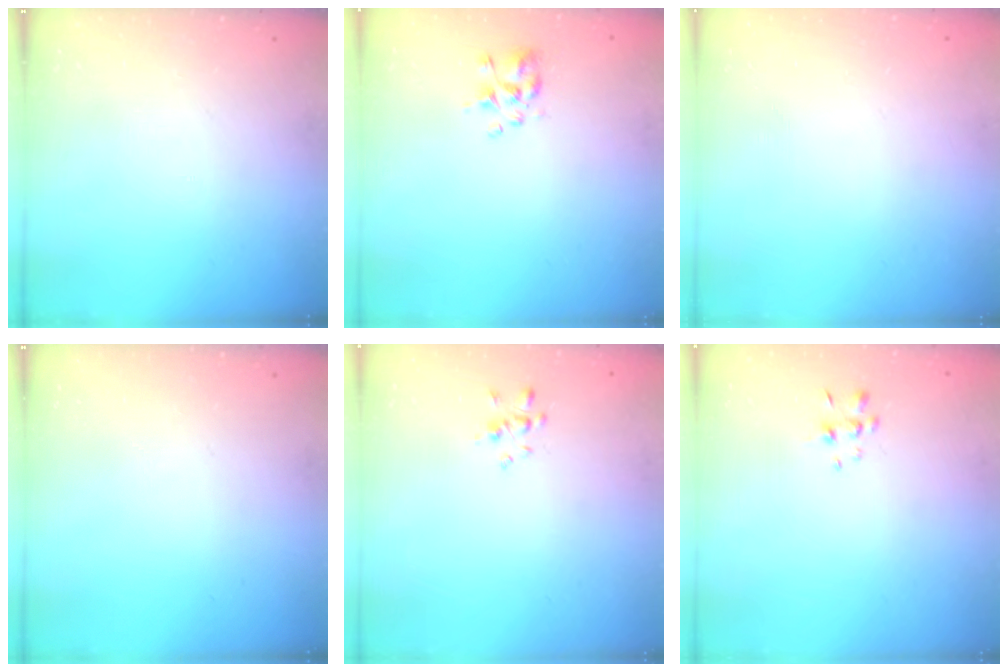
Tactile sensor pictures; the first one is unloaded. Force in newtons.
{"total": 2.2, "press": 2.1, "slide": 0.8}
{"total": 1.7, "press": 1.7, "slide": 0.2}
{"total": 0.0}
{"total": 1.9, "press": 1.7, "slide": 0.7}
{"total": 1.3, "press": 1.2, "slide": 0.5}